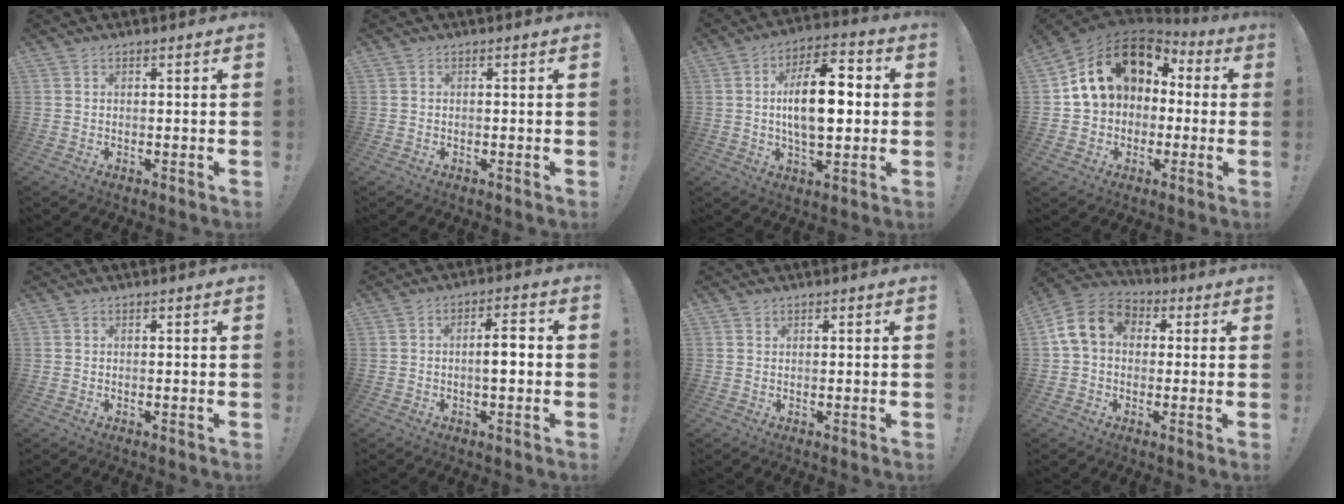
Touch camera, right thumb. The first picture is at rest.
{"total": 0.0}
{"total": 16.1, "force": [0.9, 7.8, 14.0], "torque": [-0.232, 0.003, 0.007]}
{"total": 17.6, "force": [5.9, 13.0, 10.2], "torque": [-0.166, -0.010, 0.116]}
{"total": 0.0}
{"total": 5.6, "force": [-0.6, 1.5, 5.4], "torque": [-0.079, 0.007, -0.017]}
{"total": 0.7, "force": [0.7, 0.3, 0.1], "torque": [0.001, -0.002, 0.013]}
{"total": 12.6, "force": [2.4, 9.6, 7.9], "torque": [-0.127, 0.016, 0.054]}